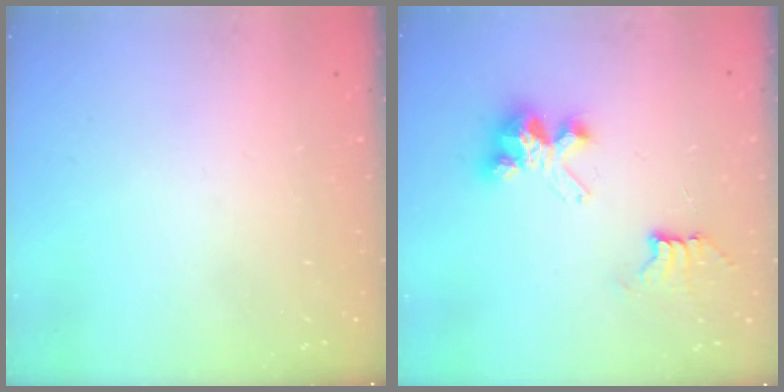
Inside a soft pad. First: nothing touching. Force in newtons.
{"total": 7.3, "press": 7.3, "slide": 0.1}